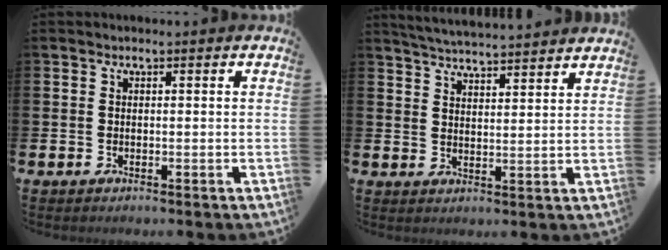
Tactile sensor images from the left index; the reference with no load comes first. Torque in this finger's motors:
{"motor_torque": [0.42, -1.14, 0.56, 0.19]}